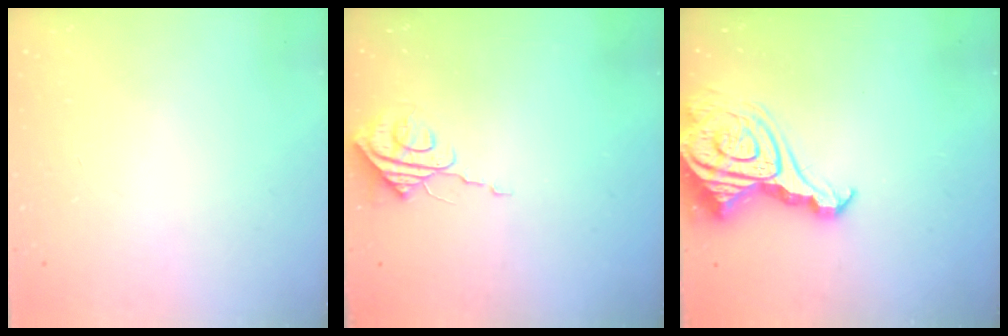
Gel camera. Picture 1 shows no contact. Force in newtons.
{"total": 7.1, "press": 7.1, "slide": 0.1}
{"total": 16.4, "press": 16.3, "slide": 1.9}